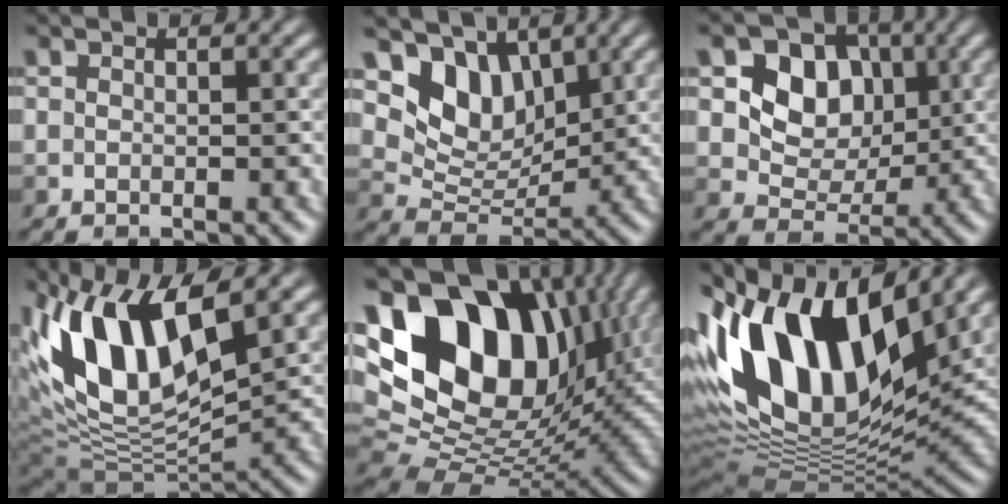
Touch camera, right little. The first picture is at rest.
{"total": 6.2, "force": [3.3, 4.0, 3.3], "torque": [-0.062, -0.007, 0.059]}
{"total": 5.8, "force": [0.9, 4.7, 3.2], "torque": [-0.048, -0.004, 0.004]}
{"total": 11.6, "force": [3.8, 4.9, 9.8], "torque": [-0.196, 0.019, 0.069]}
{"total": 17.3, "force": [5.9, 11.1, 11.8], "torque": [-0.229, 0.036, 0.106]}
{"total": 14.9, "force": [4.2, 7.7, 12.1], "torque": [-0.243, 0.021, 0.071]}